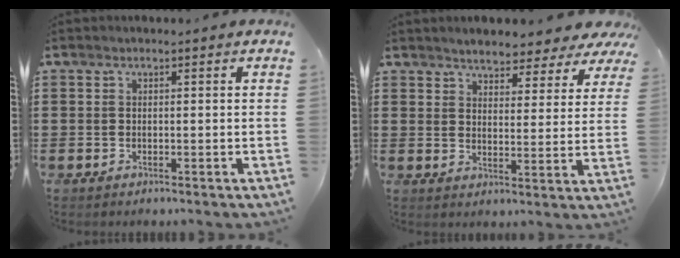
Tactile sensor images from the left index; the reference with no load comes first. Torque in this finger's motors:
{"motor_torque": [2.14, 0.00, 1.05, 0.13]}